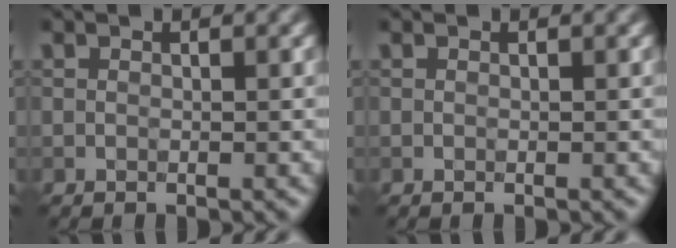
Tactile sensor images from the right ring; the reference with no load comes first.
{"total": 0.0}